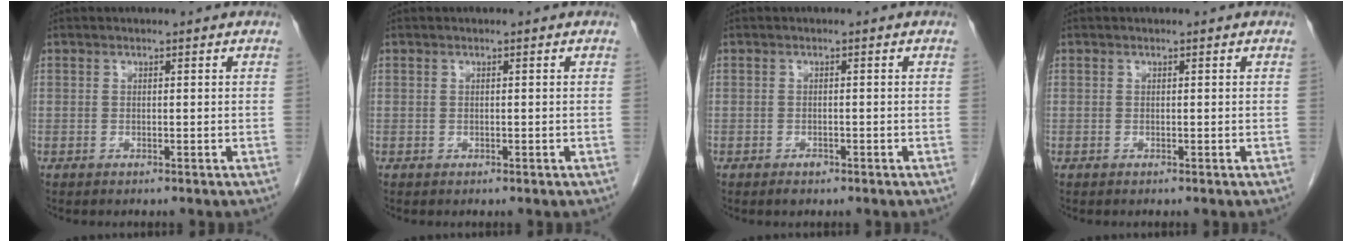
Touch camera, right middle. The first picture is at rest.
{"total": 0.0}
{"total": 1.1, "force": [-0.8, 0.5, 0.6], "torque": [-0.010, 0.000, -0.009]}
{"total": 0.0}